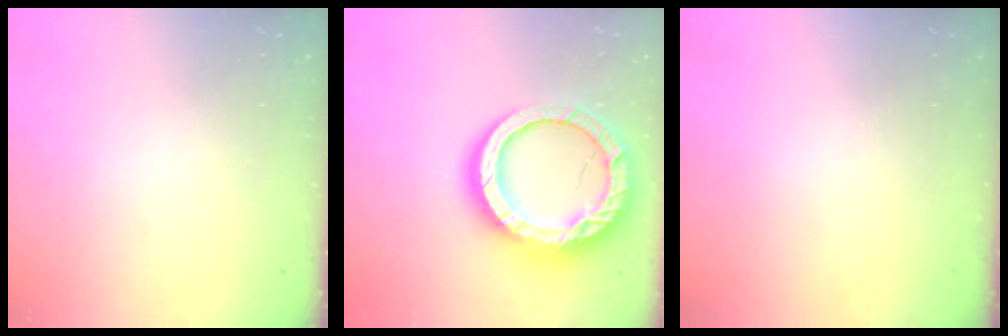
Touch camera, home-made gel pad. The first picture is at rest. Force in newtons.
{"total": 22.6, "press": 22.5, "slide": 2.2}
{"total": 0.0}